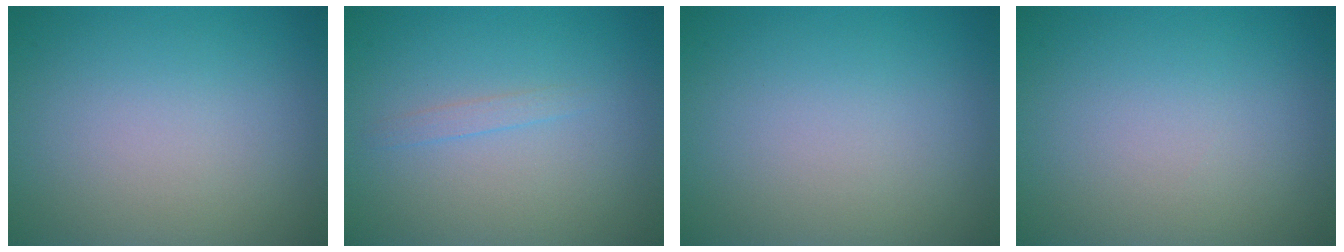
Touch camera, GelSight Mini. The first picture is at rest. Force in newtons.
{"total": 0.8, "press": 0.8, "slide": 0.1}
{"total": 0.0}
{"total": 0.0}